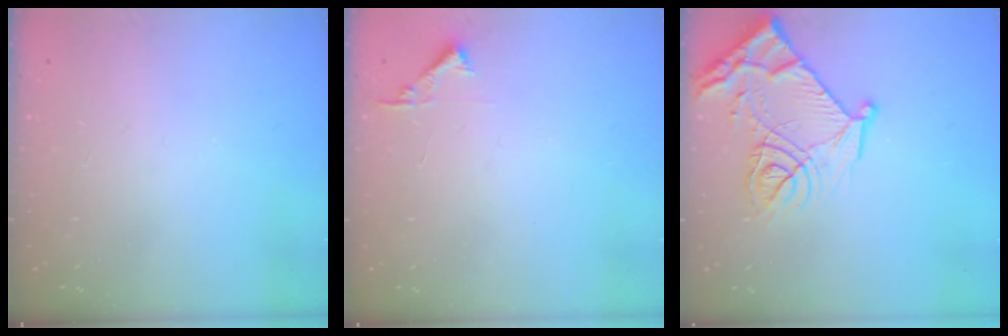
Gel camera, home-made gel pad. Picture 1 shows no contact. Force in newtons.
{"total": 4.4, "press": 4.4, "slide": 0.4}
{"total": 16.3, "press": 16.3, "slide": 1.8}